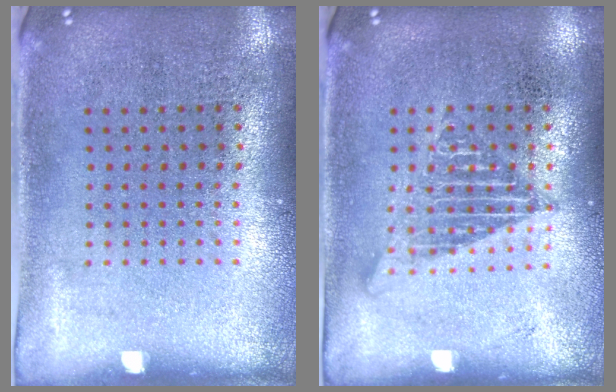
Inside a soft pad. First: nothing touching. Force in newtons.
{"total": 1.2, "press": 1.2, "slide": 0.0}